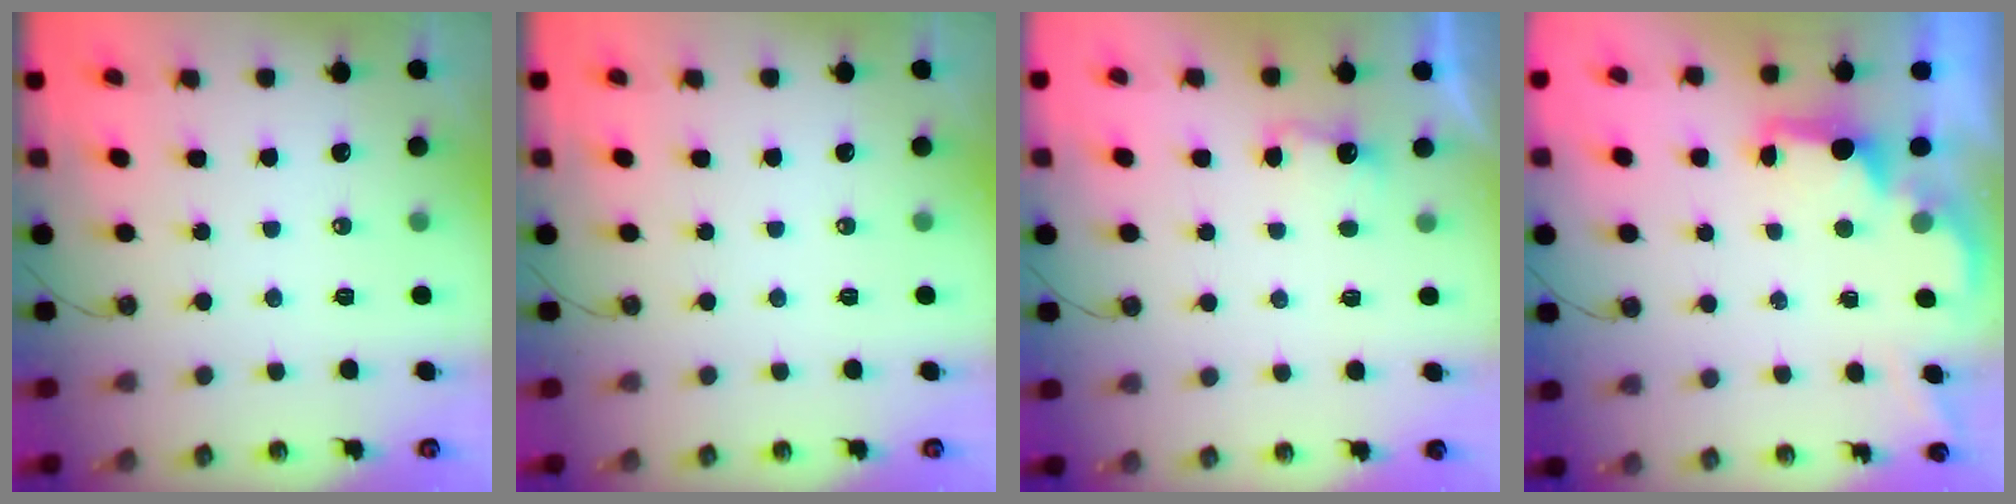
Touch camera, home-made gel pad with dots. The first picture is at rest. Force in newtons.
{"total": 0.0}
{"total": 2.7, "press": 2.5, "slide": 0.9}
{"total": 2.1, "press": 1.9, "slide": 0.8}